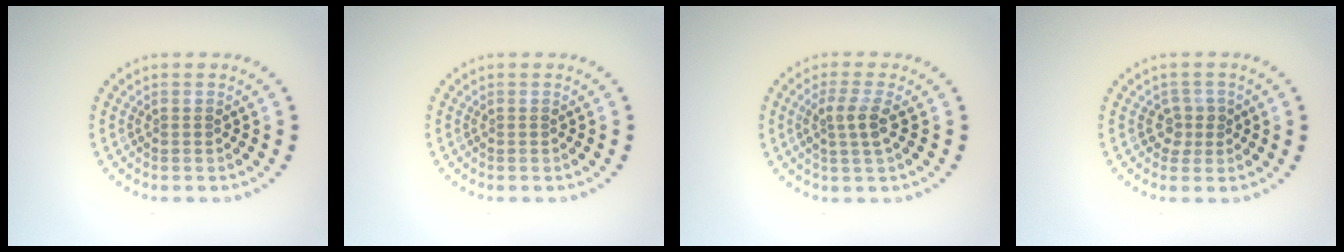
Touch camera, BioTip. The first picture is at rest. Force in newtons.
{"total": 0.0}
{"total": 2.3, "press": 2.1, "slide": 1.0}
{"total": 1.3, "press": 1.2, "slide": 0.6}